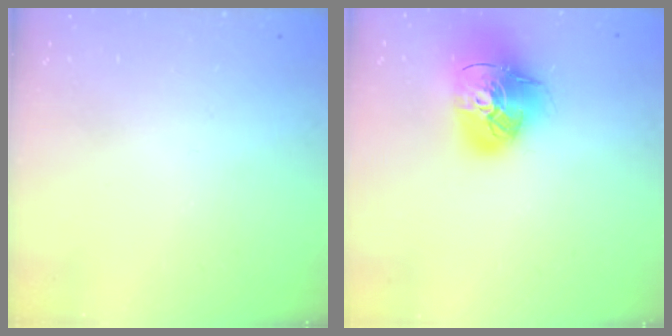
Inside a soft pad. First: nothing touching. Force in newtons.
{"total": 15.6, "press": 15.5, "slide": 1.6}